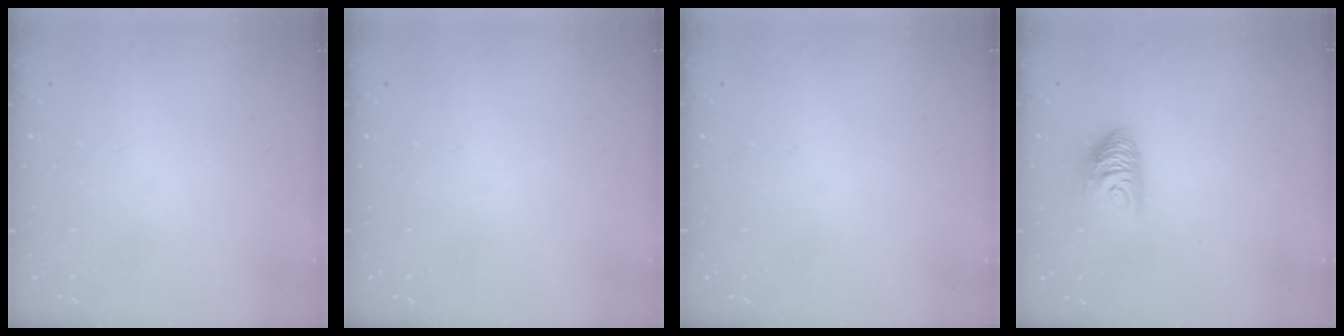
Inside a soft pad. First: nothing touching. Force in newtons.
{"total": 0.0}
{"total": 0.0}
{"total": 8.4, "press": 8.4, "slide": 0.8}